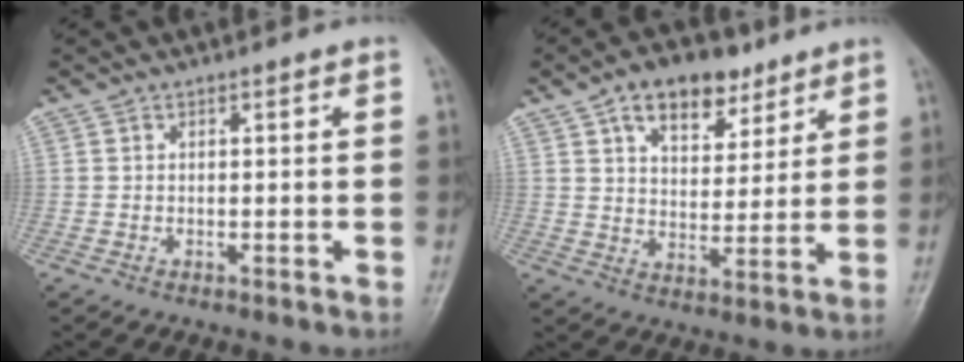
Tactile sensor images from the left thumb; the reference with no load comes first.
{"total": 11.9, "force": [6.9, 7.2, 6.6], "torque": [-0.068, -0.026, 0.112]}